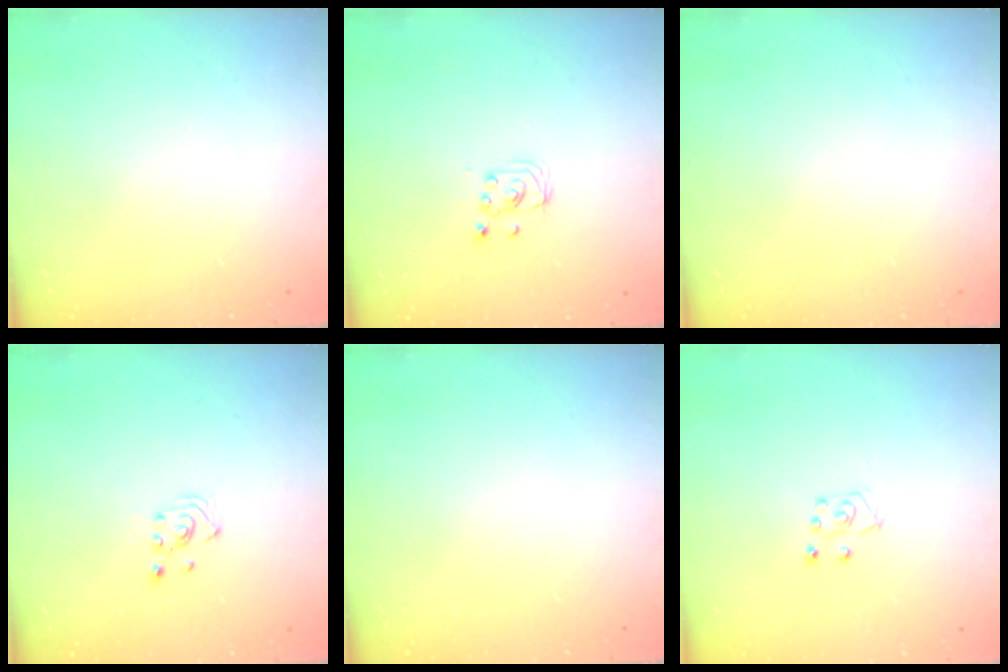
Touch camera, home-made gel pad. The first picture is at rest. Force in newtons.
{"total": 2.4, "press": 2.4, "slide": 0.2}
{"total": 0.0}
{"total": 2.6, "press": 2.4, "slide": 0.9}
{"total": 0.0}
{"total": 5.0, "press": 4.9, "slide": 0.4}